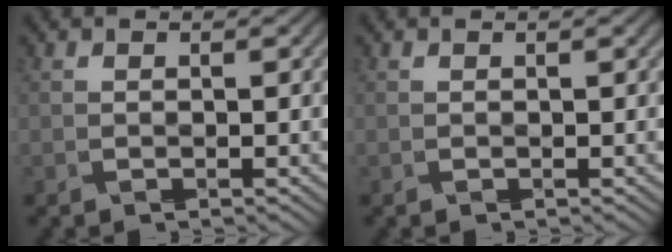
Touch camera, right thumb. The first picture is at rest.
{"total": 0.0}